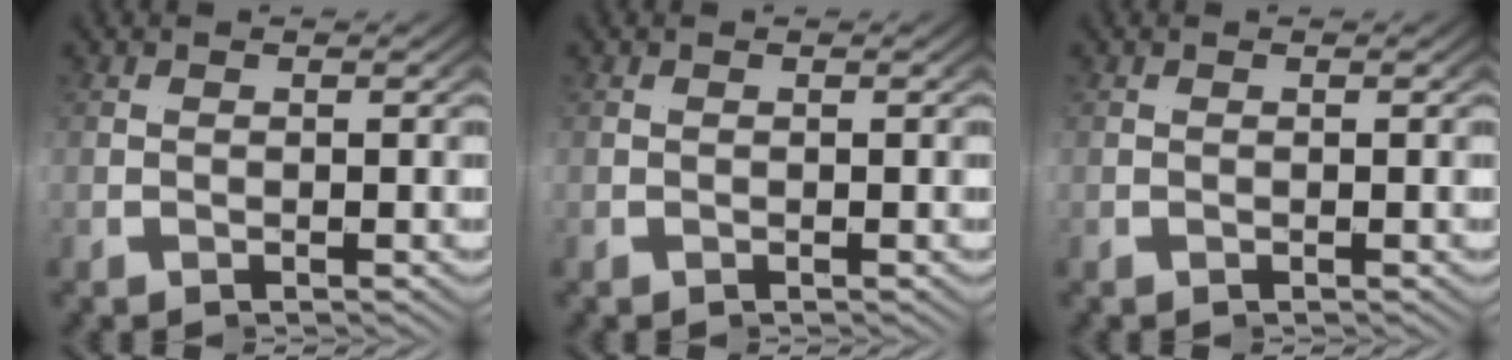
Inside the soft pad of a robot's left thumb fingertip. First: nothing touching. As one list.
[{"total": 0.0}, {"total": 0.0}]